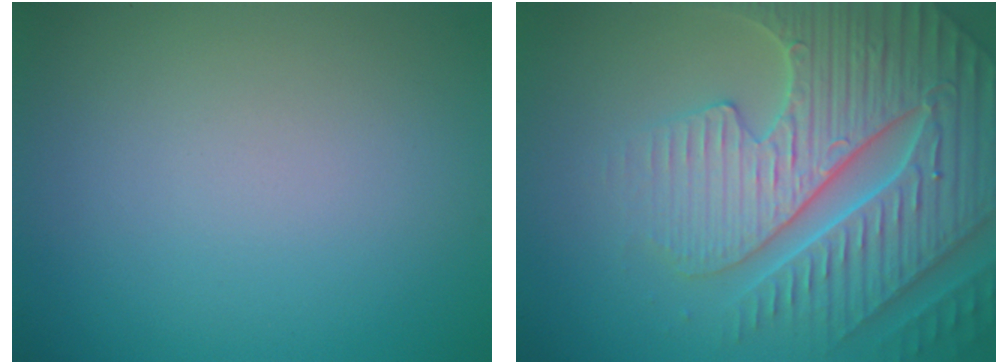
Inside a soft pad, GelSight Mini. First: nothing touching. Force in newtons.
{"total": 7.6, "press": 7.4, "slide": 1.8}